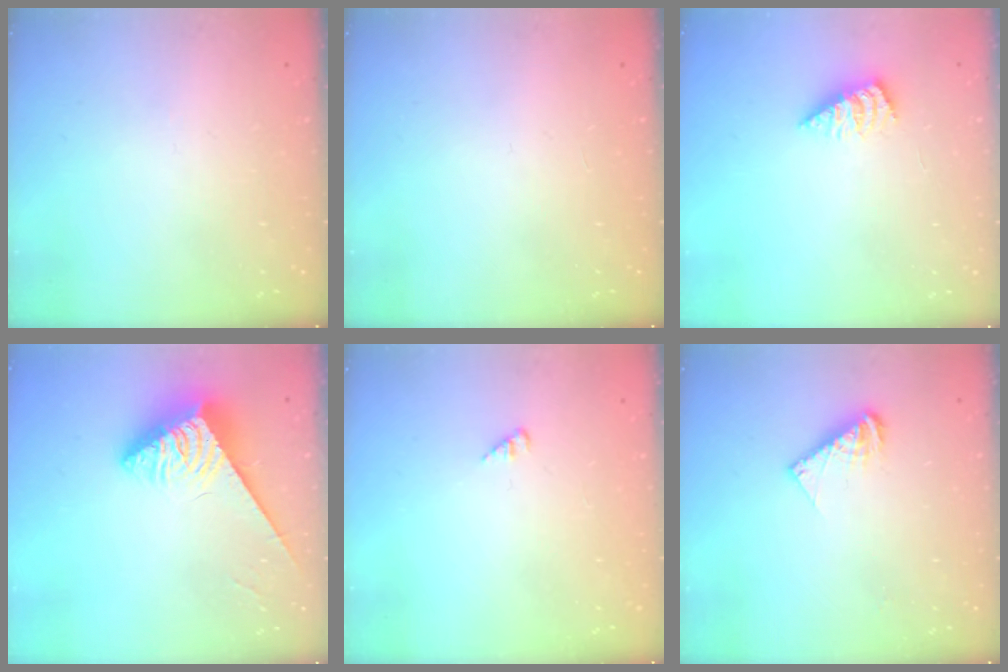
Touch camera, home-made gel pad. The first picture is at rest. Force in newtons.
{"total": 0.0}
{"total": 2.9, "press": 2.9, "slide": 0.3}
{"total": 4.1, "press": 4.1, "slide": 0.4}
{"total": 2.1, "press": 2.1, "slide": 0.3}
{"total": 6.8, "press": 6.8, "slide": 0.6}